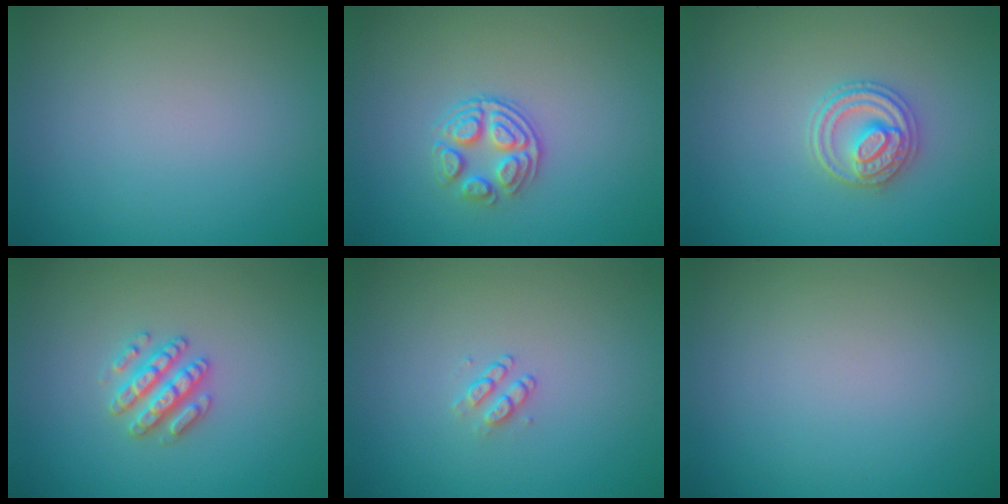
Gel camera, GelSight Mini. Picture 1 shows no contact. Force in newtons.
{"total": 3.1, "press": 2.6, "slide": 1.8}
{"total": 3.2, "press": 3.0, "slide": 1.0}
{"total": 2.9, "press": 2.8, "slide": 0.5}
{"total": 1.1, "press": 0.8, "slide": 0.7}
{"total": 0.0}